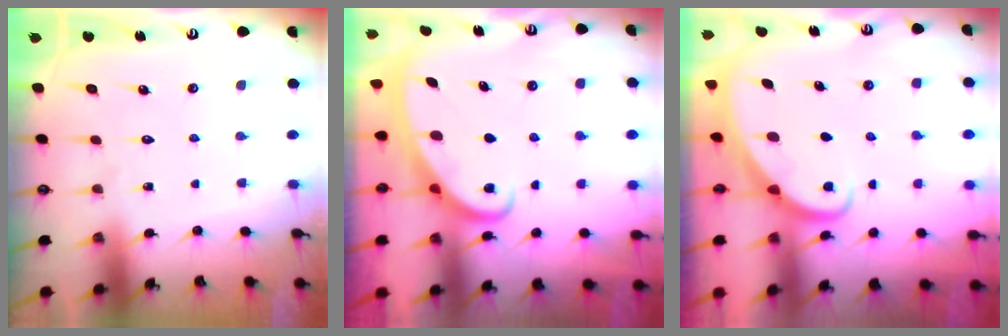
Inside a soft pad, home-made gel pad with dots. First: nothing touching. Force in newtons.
{"total": 2.6, "press": 2.6, "slide": 0.3}
{"total": 2.2, "press": 2.2, "slide": 0.2}